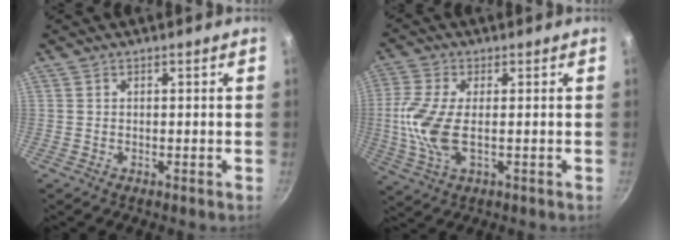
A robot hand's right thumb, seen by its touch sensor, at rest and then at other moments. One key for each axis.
{"total": 9.6, "fx": -0.4, "fy": 4.3, "fz": 8.6, "tx": -0.198, "ty": -0.002, "tz": -0.013}